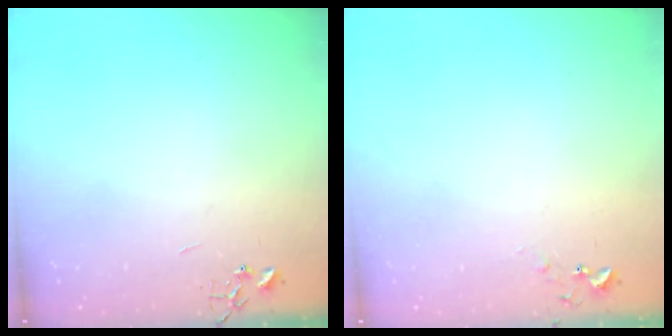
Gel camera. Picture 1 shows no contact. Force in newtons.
{"total": 5.0, "press": 5.0, "slide": 0.5}